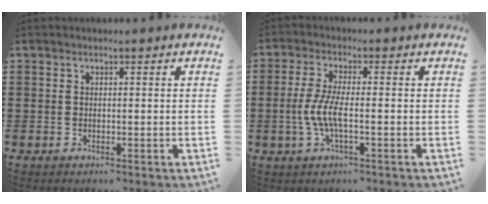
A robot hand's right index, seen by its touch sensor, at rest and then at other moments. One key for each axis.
{"total": 5.4, "fx": -1.3, "fy": 1.1, "fz": 5.2, "tx": -0.126, "ty": -0.010, "tz": -0.035}